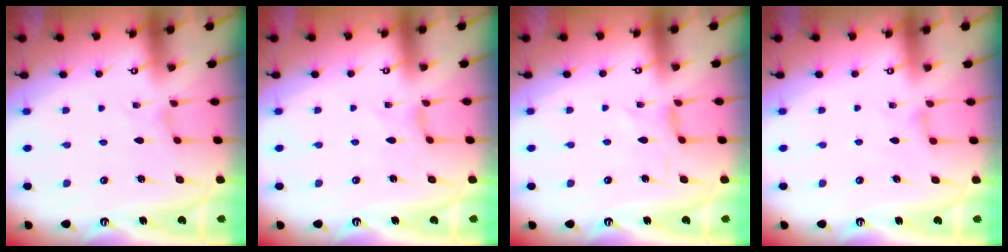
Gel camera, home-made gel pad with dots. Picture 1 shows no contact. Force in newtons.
{"total": 0.0}
{"total": 1.0, "press": 0.9, "slide": 0.3}
{"total": 1.4, "press": 1.3, "slide": 0.3}